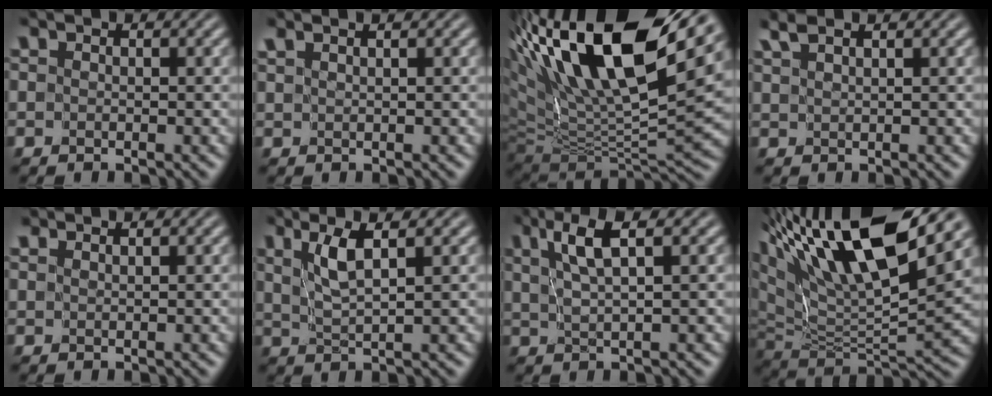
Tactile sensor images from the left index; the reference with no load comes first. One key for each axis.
{"total": 2.2, "fx": 1.9, "fy": 0.5, "fz": 1.1, "tx": -0.008, "ty": 0.005, "tz": 0.014}
{"total": 17.3, "fx": 8.1, "fy": 5.9, "fz": 14.1, "tx": -0.281, "ty": 0.032, "tz": 0.142}
{"total": 2.3, "fx": 1.9, "fy": 0.1, "fz": 1.1, "tx": -0.019, "ty": 0.008, "tz": 0.036}
{"total": 1.5, "fx": 1.5, "fy": 0.0, "fz": 0.3, "tx": -0.005, "ty": -0.005, "tz": 0.025}
{"total": 3.5, "fx": 1.8, "fy": 0.4, "fz": 2.9, "tx": -0.058, "ty": -0.001, "tz": 0.039}
{"total": 3.9, "fx": 2.0, "fy": 0.5, "fz": 3.2, "tx": -0.062, "ty": 0.004, "tz": 0.039}
{"total": 15.9, "fx": 9.1, "fy": 4.8, "fz": 12.1, "tx": -0.246, "ty": 0.032, "tz": 0.168}